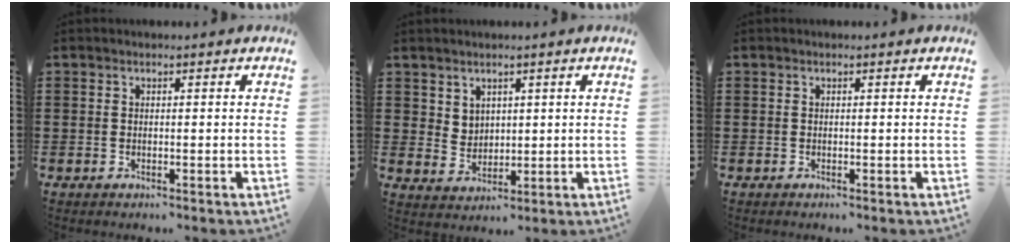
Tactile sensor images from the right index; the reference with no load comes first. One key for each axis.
{"total": 3.4, "fx": 2.4, "fy": 2.4, "fz": 0.2, "tx": -0.007, "ty": 0.003, "tz": 0.044}
{"total": 0.0}